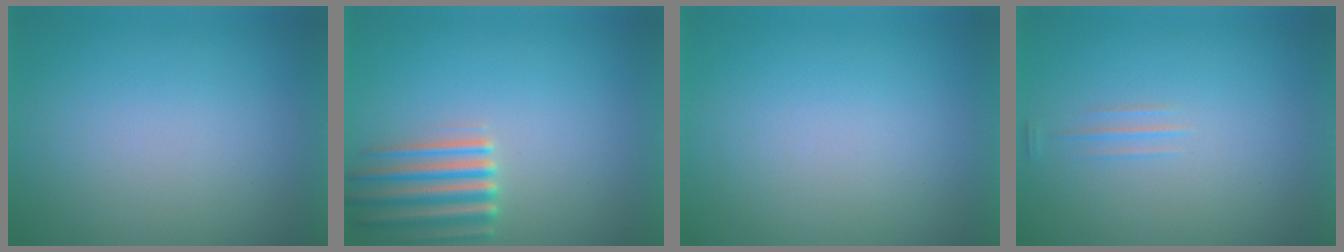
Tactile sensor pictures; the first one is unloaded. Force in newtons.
{"total": 4.1}
{"total": 1.1}
{"total": 1.3}